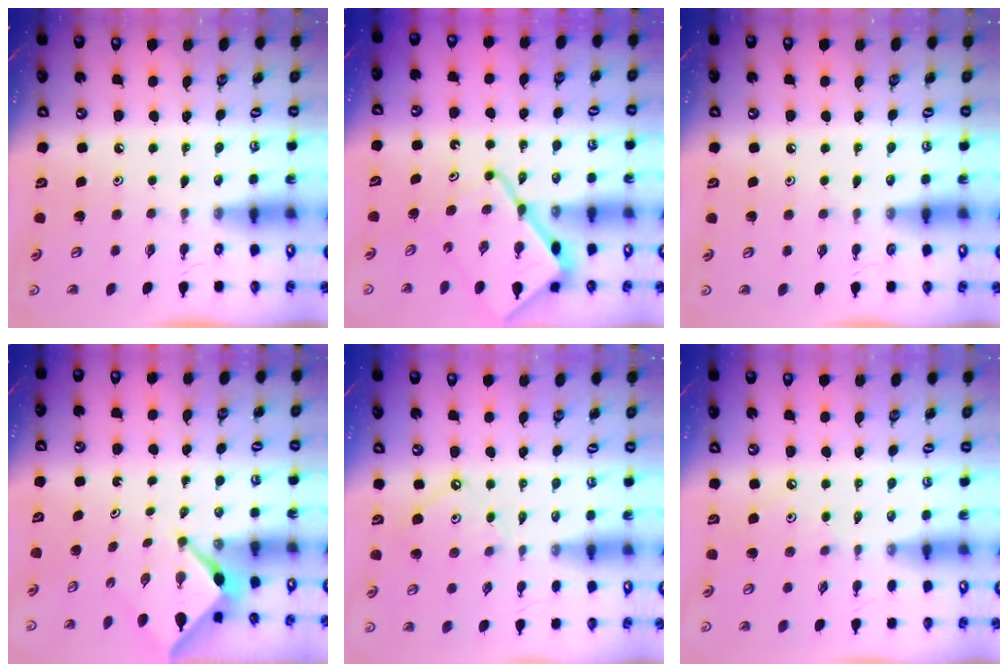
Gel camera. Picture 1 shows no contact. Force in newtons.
{"total": 14.1, "press": 14.0, "slide": 1.6}
{"total": 3.9, "press": 3.9, "slide": 0.5}
{"total": 2.6, "press": 2.6, "slide": 0.2}
{"total": 5.5, "press": 5.4, "slide": 0.7}
{"total": 2.7, "press": 2.6, "slide": 0.5}